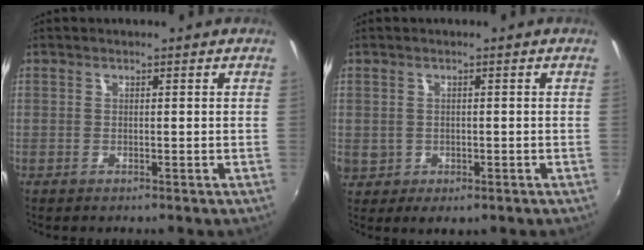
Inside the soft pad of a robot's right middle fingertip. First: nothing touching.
{"total": 3.9, "force": [-0.2, 3.4, 1.9], "torque": [-0.037, -0.006, 0.002]}